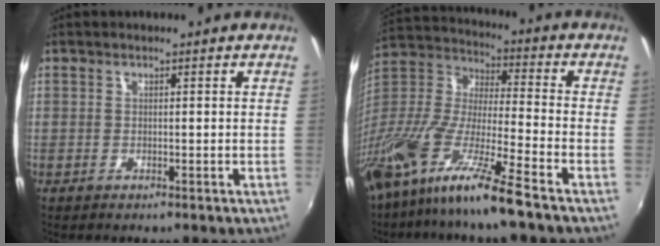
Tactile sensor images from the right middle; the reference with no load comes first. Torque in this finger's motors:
{"motor_torque": [1.38, -0.76, 1.05, 0.21]}